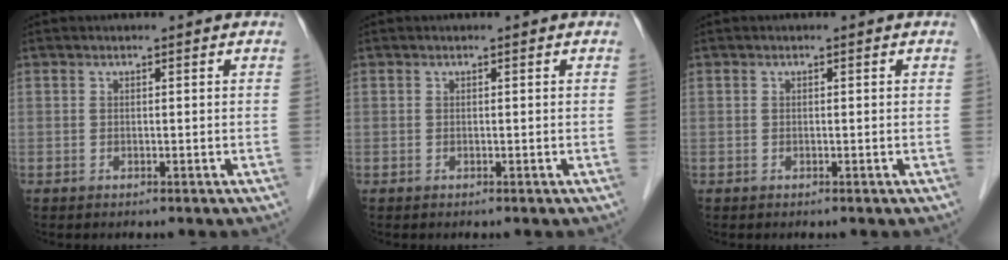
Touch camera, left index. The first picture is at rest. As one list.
[{"total": 0.0}, {"total": 0.0}]